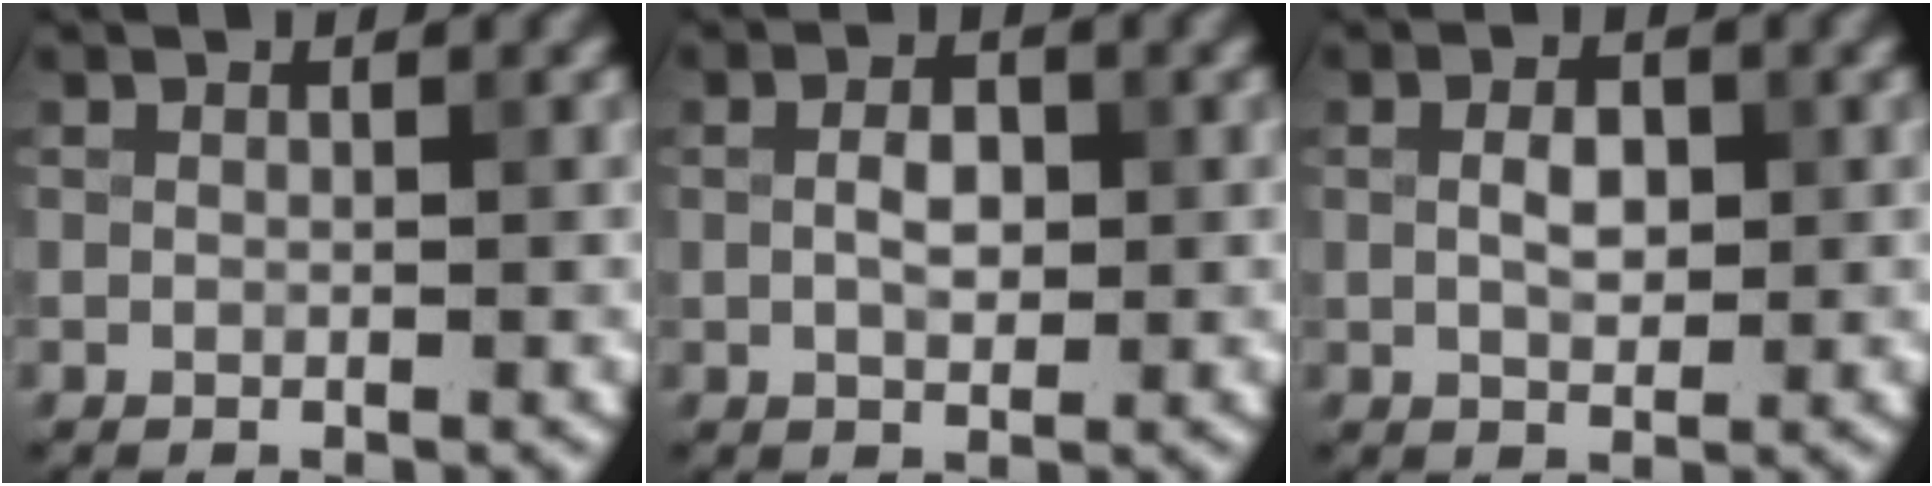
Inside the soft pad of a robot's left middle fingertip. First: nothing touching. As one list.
[{"total": 2.5, "force": [0.1, 1.5, 2.0], "torque": [-0.040, 0.002, 0.001]}, {"total": 2.4, "force": [0.2, 1.4, 2.0], "torque": [-0.040, 0.003, 0.004]}]